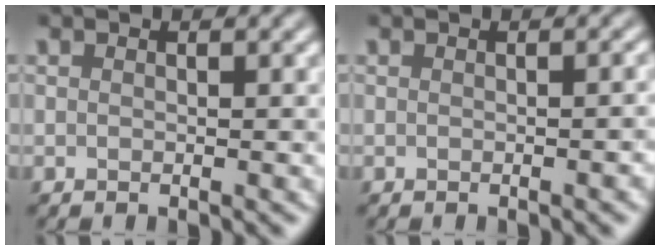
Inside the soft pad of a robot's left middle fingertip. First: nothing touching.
{"total": 1.2, "force": [-0.4, 0.2, 1.1], "torque": [-0.011, -0.003, 0.000]}